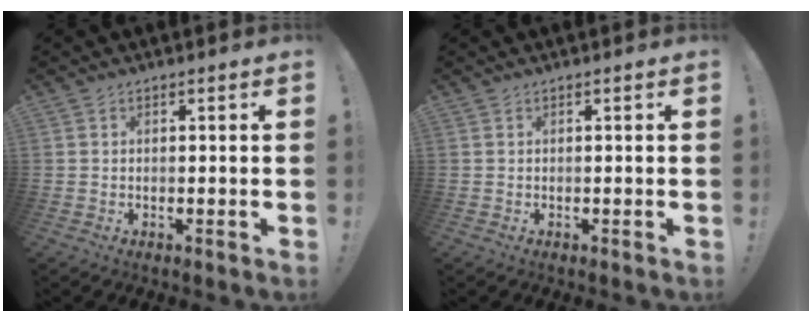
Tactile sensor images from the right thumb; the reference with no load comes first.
{"total": 0.0}